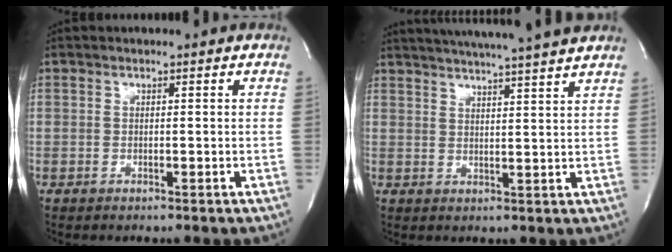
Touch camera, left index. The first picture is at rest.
{"total": 15.8, "force": [14.1, -0.9, 7.1], "torque": [-0.124, -0.001, 0.188]}